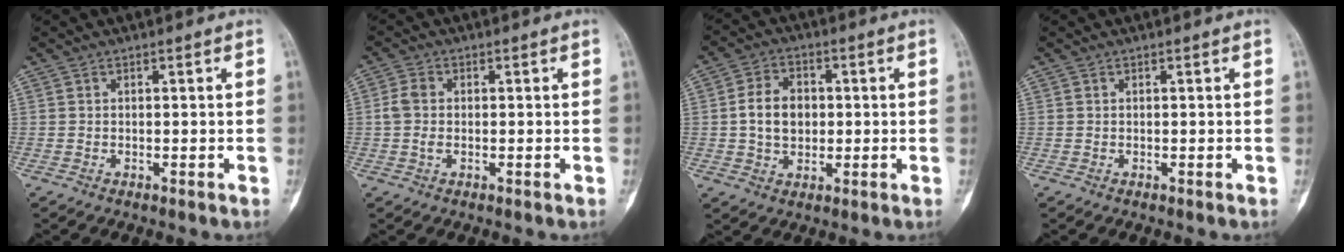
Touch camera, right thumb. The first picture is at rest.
{"total": 3.5, "force": [0.0, 2.2, 2.6], "torque": [-0.059, 0.007, -0.006]}
{"total": 8.2, "force": [0.2, 6.1, 5.5], "torque": [-0.077, 0.008, 0.003]}
{"total": 0.0}